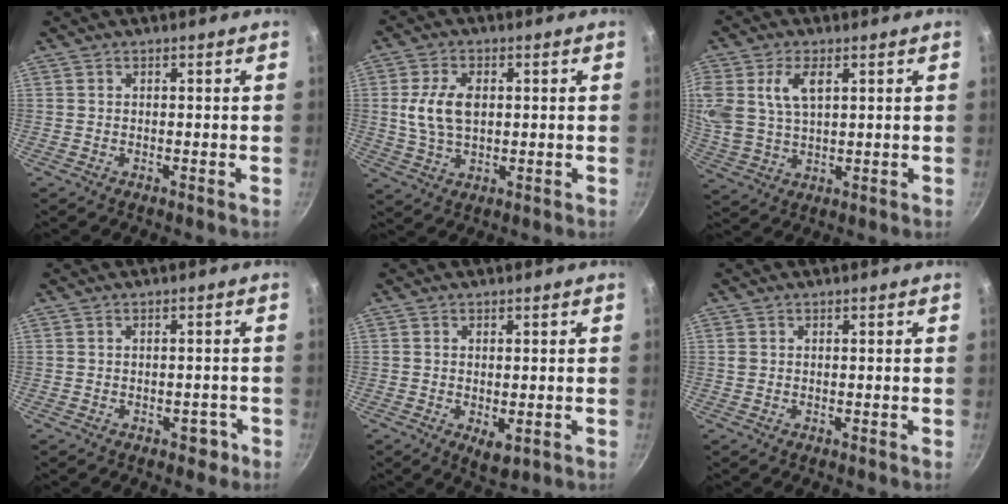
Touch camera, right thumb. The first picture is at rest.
{"total": 8.3, "force": [1.0, 5.0, 6.5], "torque": [-0.127, 0.000, 0.025]}
{"total": 11.2, "force": [3.6, 6.4, 8.5], "torque": [-0.187, -0.001, 0.079]}
{"total": 2.2, "force": [-1.3, 1.5, 1.0], "torque": [0.002, 0.010, -0.014]}
{"total": 3.4, "force": [-0.9, 1.6, 2.8], "torque": [-0.040, -0.009, -0.006]}
{"total": 0.8, "force": [0.1, 0.7, 0.4], "torque": [-0.005, 0.001, 0.004]}